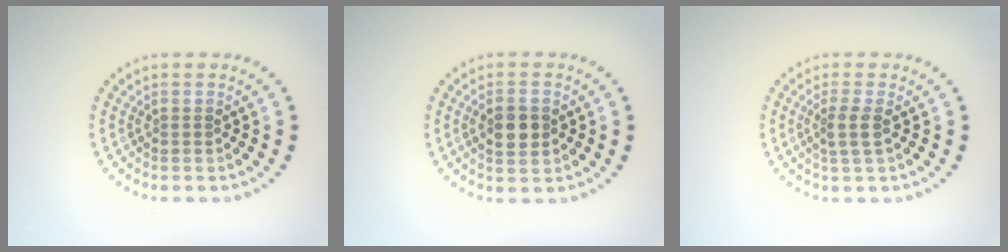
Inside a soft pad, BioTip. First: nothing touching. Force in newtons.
{"total": 3.2, "press": 3.2, "slide": 0.1}
{"total": 1.7, "press": 1.5, "slide": 0.8}